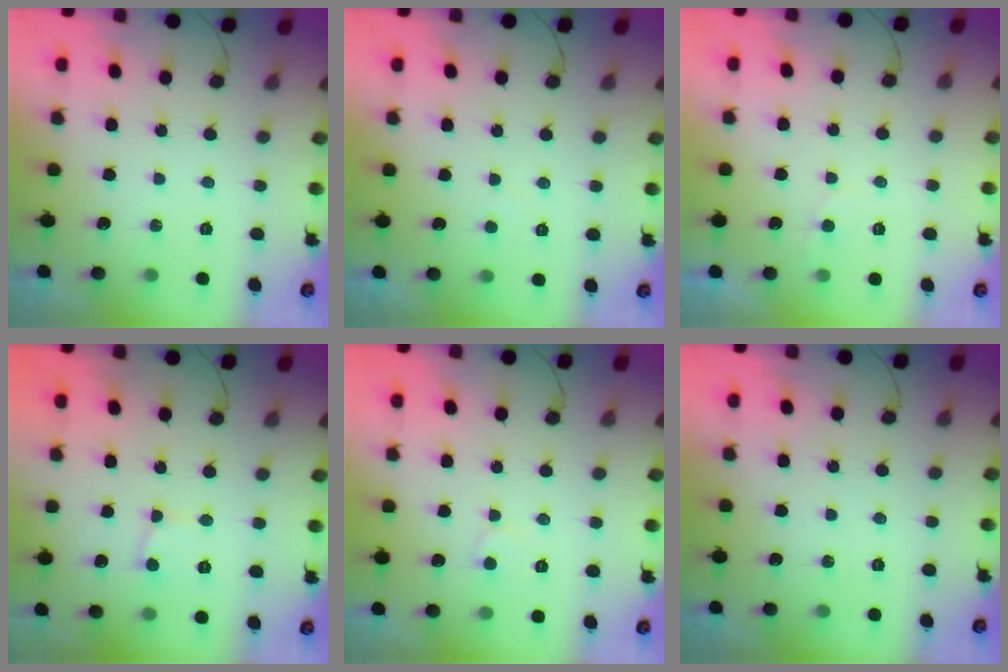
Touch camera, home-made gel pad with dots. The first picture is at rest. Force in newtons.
{"total": 1.9, "press": 1.9, "slide": 0.2}
{"total": 5.2, "press": 5.2, "slide": 0.4}
{"total": 2.9, "press": 2.9, "slide": 0.2}
{"total": 4.1, "press": 4.1, "slide": 0.4}
{"total": 0.0}